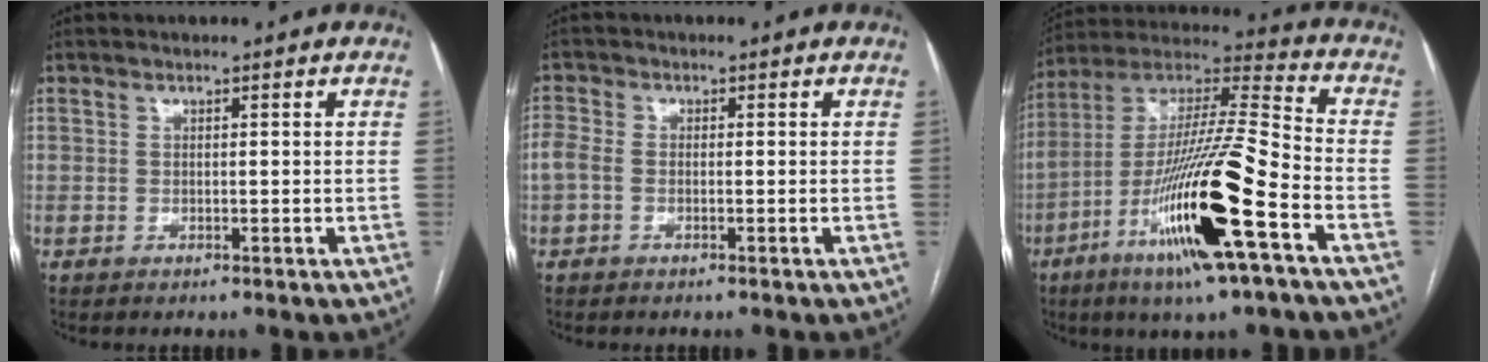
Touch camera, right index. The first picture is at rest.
{"total": 2.6, "force": [-0.6, 1.8, 1.9], "torque": [-0.056, 0.010, -0.013]}
{"total": 21.8, "force": [-8.9, 1.1, 19.9], "torque": [-0.386, -0.028, -0.164]}